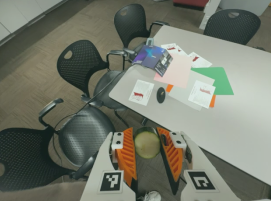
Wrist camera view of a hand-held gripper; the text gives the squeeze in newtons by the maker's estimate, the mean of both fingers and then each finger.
{"total": 12.7, "left": 12.8, "right": 12.5}